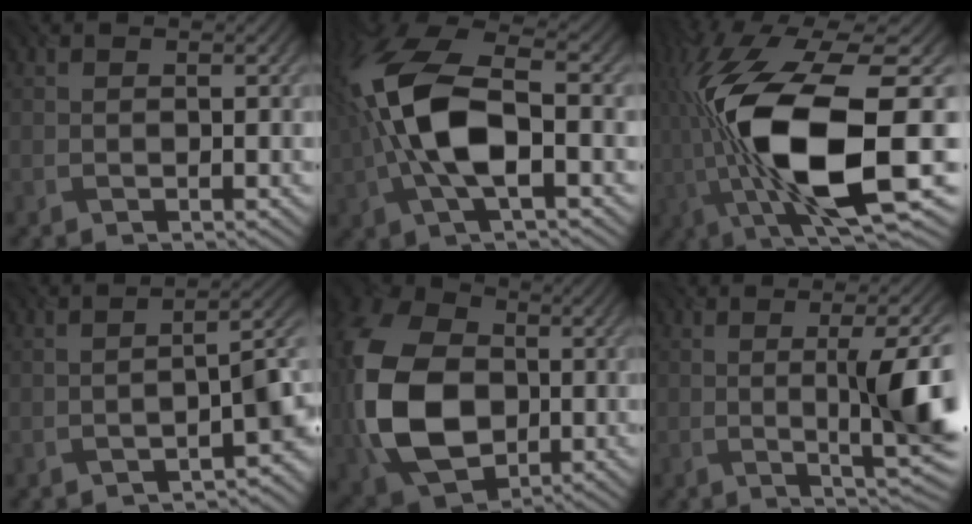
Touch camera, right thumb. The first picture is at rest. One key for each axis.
{"total": 13.2, "fx": -0.7, "fy": 5.9, "fz": 11.8, "tx": -0.272, "ty": 0.012, "tz": -0.018}
{"total": 18.7, "fx": -1.7, "fy": 6.4, "fz": 17.5, "tx": -0.363, "ty": -0.011, "tz": -0.017}
{"total": 5.0, "fx": -2.4, "fy": 1.3, "fz": 4.2, "tx": -0.054, "ty": 0.001, "tz": -0.035}
{"total": 17.1, "fx": -1.3, "fy": 12.2, "fz": 11.9, "tx": -0.306, "ty": -0.004, "tz": -0.034}
{"total": 10.6, "fx": -0.1, "fy": 1.8, "fz": 10.4, "tx": -0.154, "ty": 0.015, "tz": 0.005}